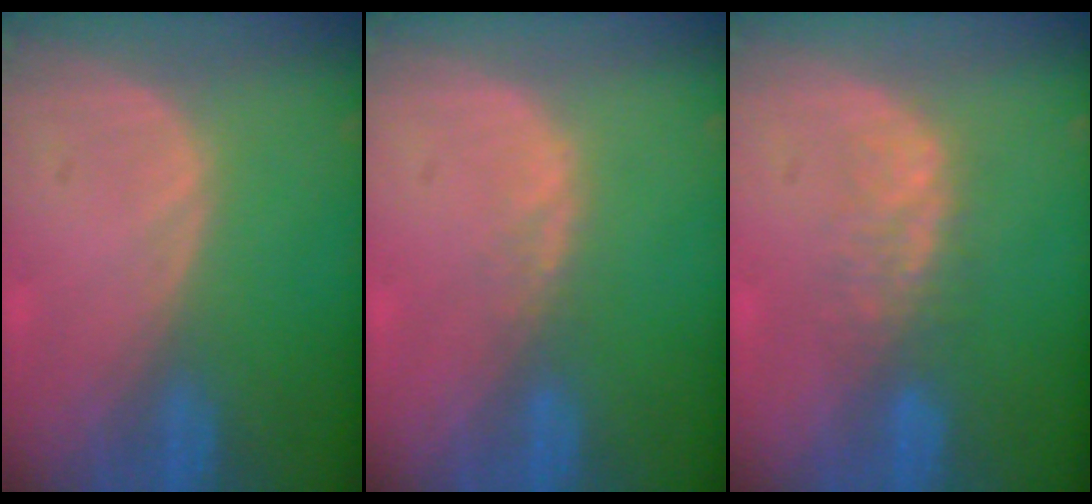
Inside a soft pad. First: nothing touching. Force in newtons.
{"total": 1.0, "press": 1.0, "slide": 0.2}
{"total": 3.6, "press": 3.6, "slide": 0.7}